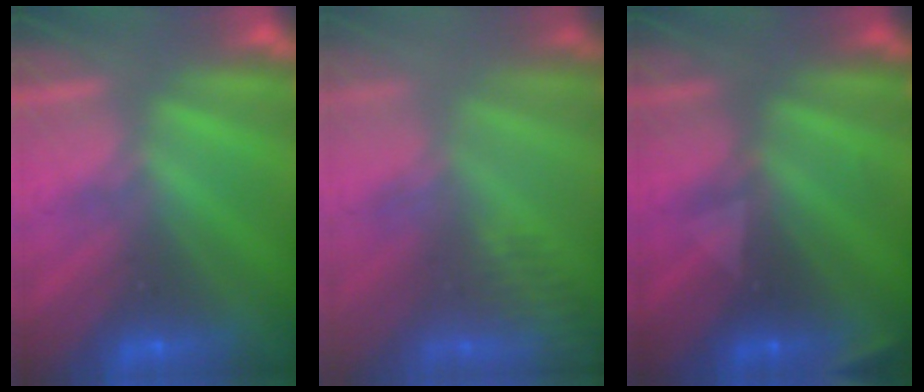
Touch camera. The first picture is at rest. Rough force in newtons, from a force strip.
{"total": 3.3}
{"total": 3.1}